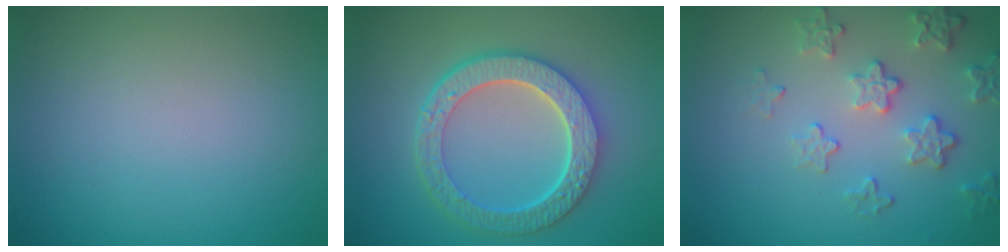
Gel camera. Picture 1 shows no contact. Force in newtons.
{"total": 6.8, "press": 5.3, "slide": 4.3}
{"total": 4.1, "press": 3.2, "slide": 2.7}